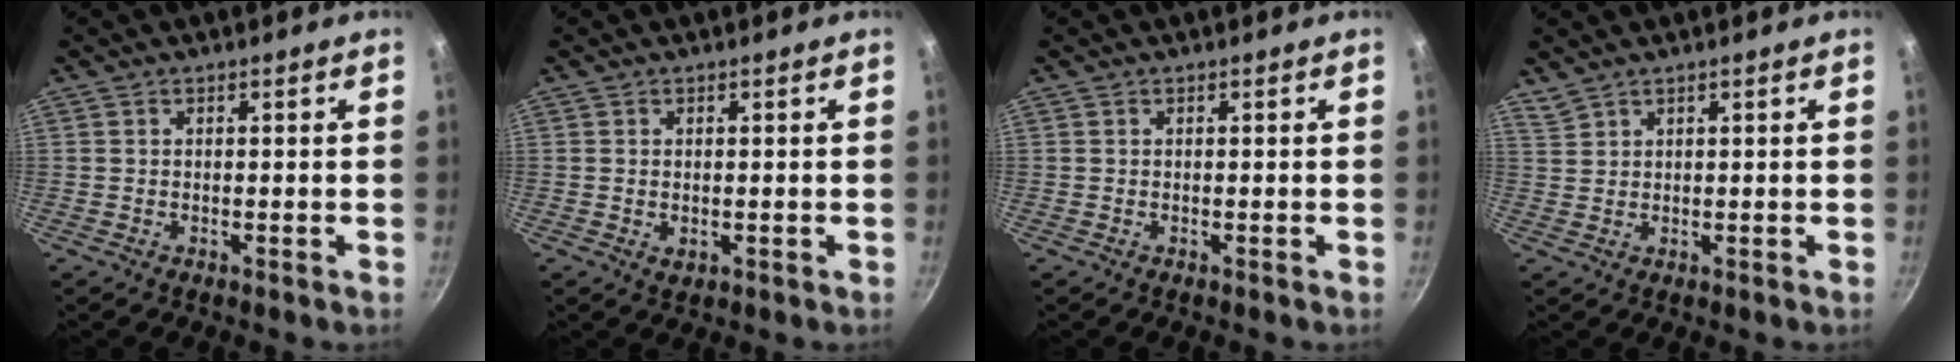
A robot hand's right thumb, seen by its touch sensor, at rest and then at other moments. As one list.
[{"total": 1.6, "force": [0.0, 1.1, 1.1], "torque": [-0.018, -0.002, 0.002]}, {"total": 0.0}, {"total": 2.1, "force": [1.9, 0.6, 0.4], "torque": [-0.010, 0.001, 0.047]}]